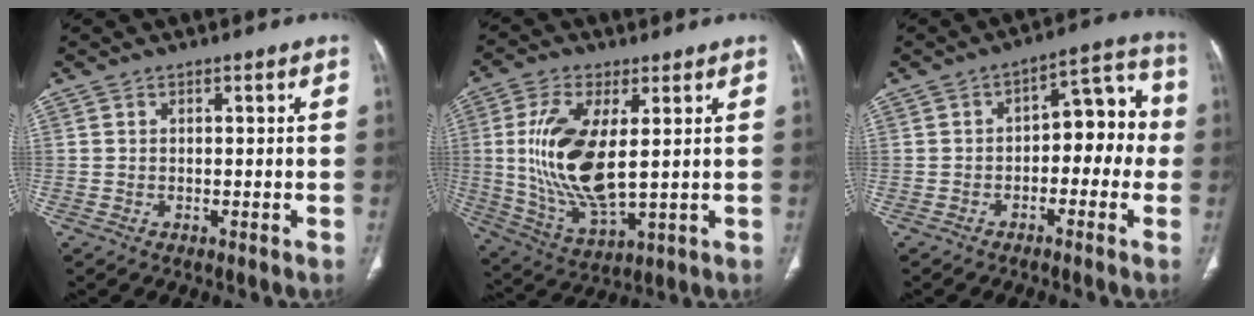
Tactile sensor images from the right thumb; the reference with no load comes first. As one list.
[{"total": 14.1, "force": [1.7, 5.7, 12.8], "torque": [-0.271, -0.022, 0.042]}, {"total": 10.7, "force": [-1.5, 6.3, 8.5], "torque": [-0.066, 0.051, -0.031]}]